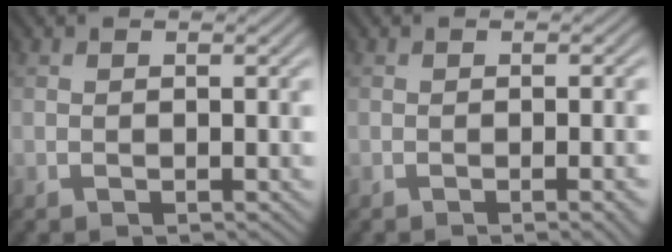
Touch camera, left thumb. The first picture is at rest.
{"total": 2.7, "force": [-1.0, 0.6, 2.5], "torque": [-0.028, 0.006, -0.018]}